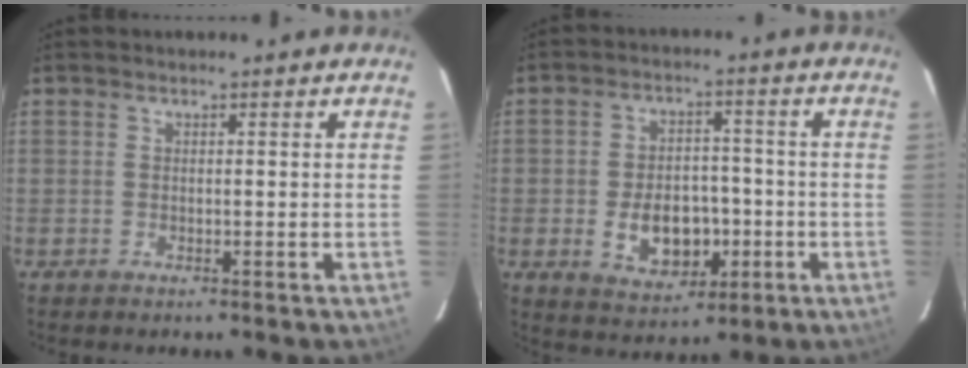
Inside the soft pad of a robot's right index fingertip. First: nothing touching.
{"total": 10.3, "force": [-2.8, 7.0, 7.0], "torque": [-0.138, 0.004, -0.026]}